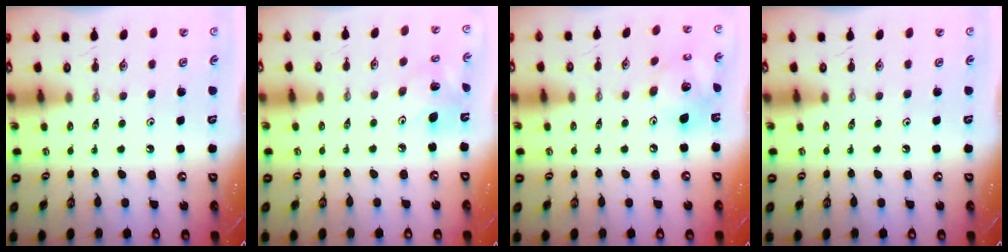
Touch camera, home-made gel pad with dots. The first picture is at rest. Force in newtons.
{"total": 8.8, "press": 8.6, "slide": 1.7}
{"total": 16.0, "press": 15.7, "slide": 3.2}
{"total": 0.0}